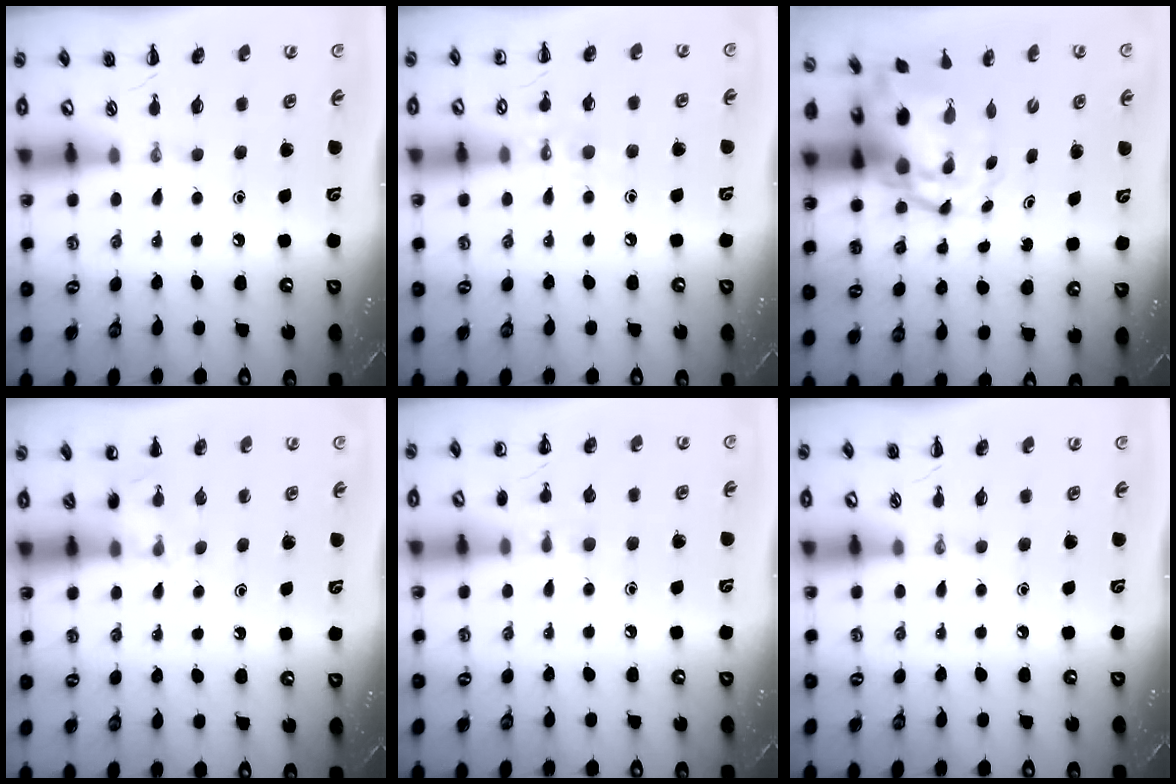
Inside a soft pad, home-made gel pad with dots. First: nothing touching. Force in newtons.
{"total": 7.5, "press": 7.3, "slide": 1.5}
{"total": 6.8, "press": 6.5, "slide": 2.0}
{"total": 4.8, "press": 4.6, "slide": 1.3}
{"total": 5.7, "press": 5.4, "slide": 1.7}
{"total": 0.0}